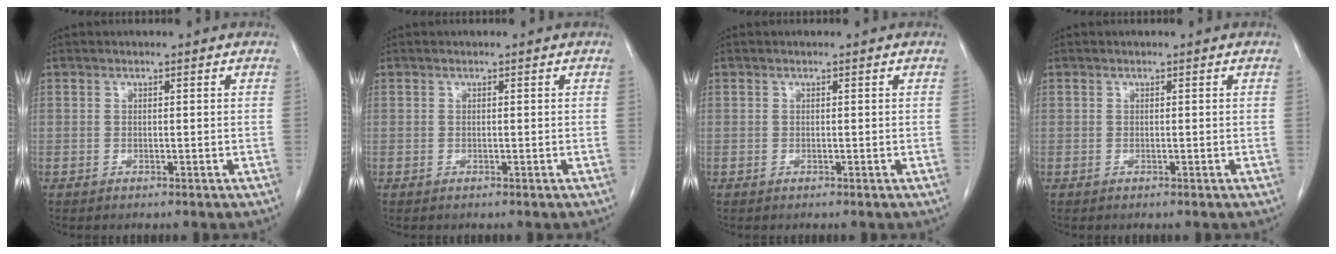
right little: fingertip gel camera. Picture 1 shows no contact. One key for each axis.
{"total": 0.0}
{"total": 0.0}
{"total": 0.0}